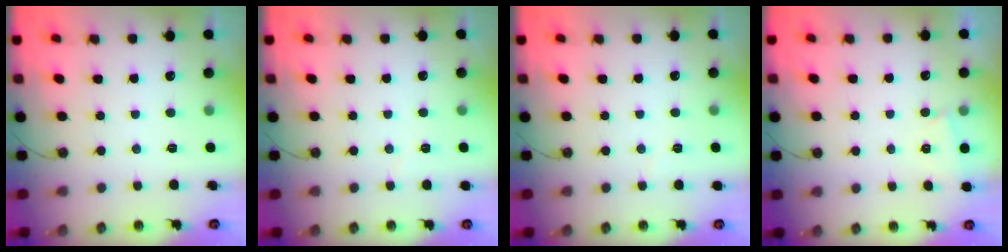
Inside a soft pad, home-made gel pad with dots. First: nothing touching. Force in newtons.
{"total": 3.0, "press": 3.0, "slide": 0.3}
{"total": 3.0, "press": 3.0, "slide": 0.3}
{"total": 1.5, "press": 1.4, "slide": 0.4}